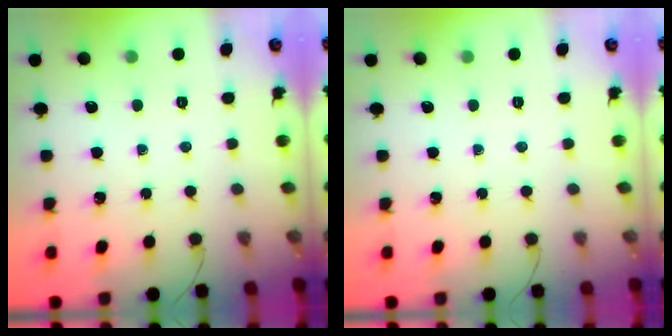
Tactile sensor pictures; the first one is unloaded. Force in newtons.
{"total": 0.0}